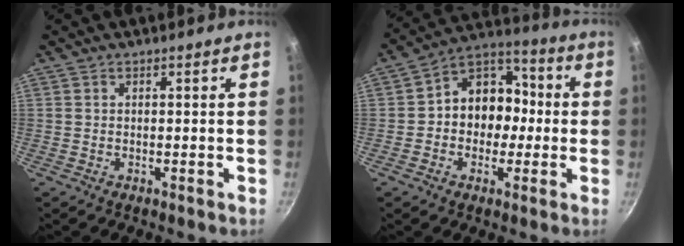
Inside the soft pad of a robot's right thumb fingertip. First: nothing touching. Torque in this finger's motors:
{"motor_torque": [-0.15, 0.47, 0.23, 0.11, 0.05]}